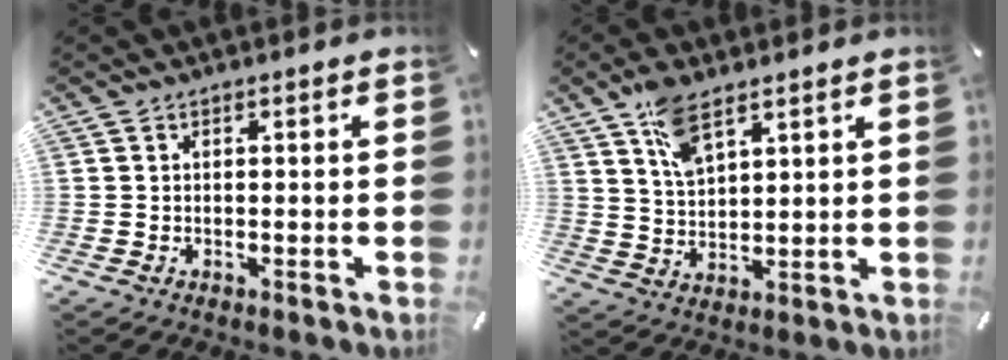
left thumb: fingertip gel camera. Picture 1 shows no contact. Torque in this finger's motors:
{"motor_torque": [1.51, 0.58, 0.88, -0.73, 0.11]}